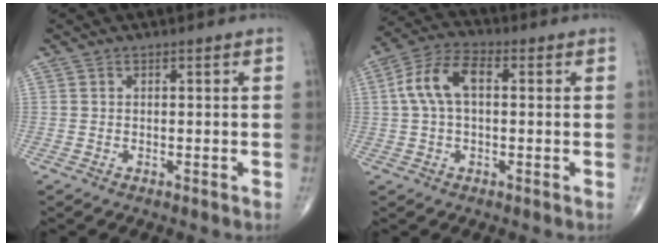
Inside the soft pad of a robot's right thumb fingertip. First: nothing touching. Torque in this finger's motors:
{"motor_torque": [-0.30, 0.54, 0.39, 0.00, 0.24]}